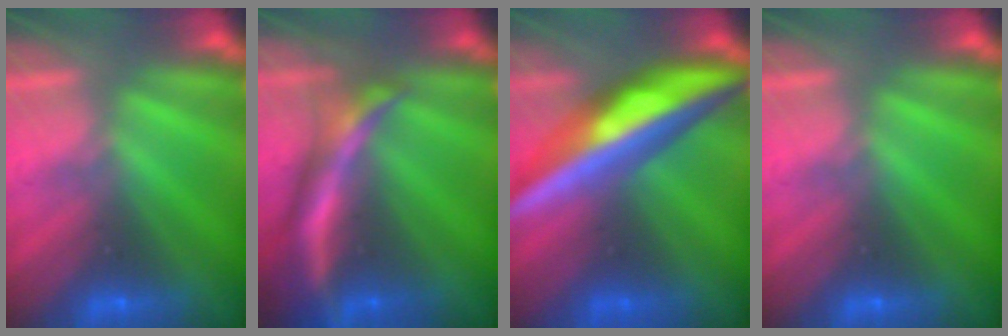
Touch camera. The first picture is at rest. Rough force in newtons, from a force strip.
{"total": 5.8}
{"total": 7.0}
{"total": 0.0}